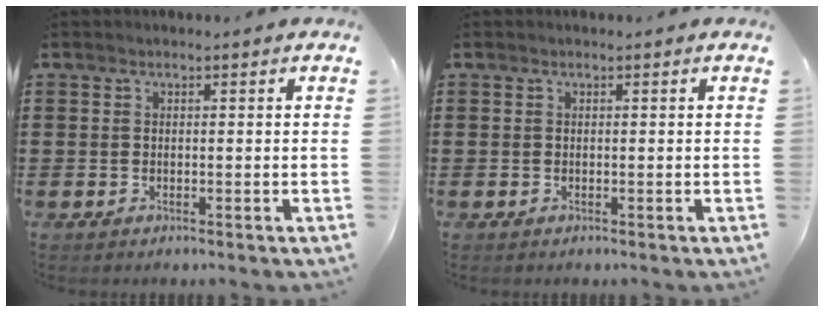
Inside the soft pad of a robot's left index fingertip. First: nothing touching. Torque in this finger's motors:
{"motor_torque": [0.01, -0.01, 0.00, 0.00]}